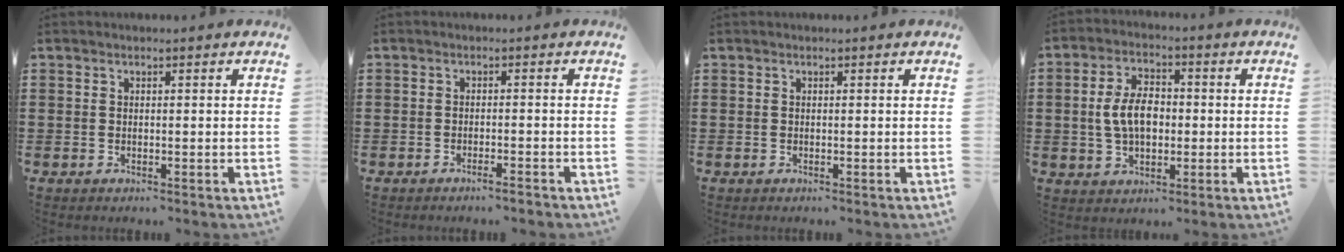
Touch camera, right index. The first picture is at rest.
{"total": 1.5, "force": [-1.3, 0.0, 0.7], "torque": [-0.014, -0.002, -0.023]}
{"total": 0.0}
{"total": 7.0, "force": [-0.1, 4.2, 5.6], "torque": [-0.122, 0.003, -0.012]}